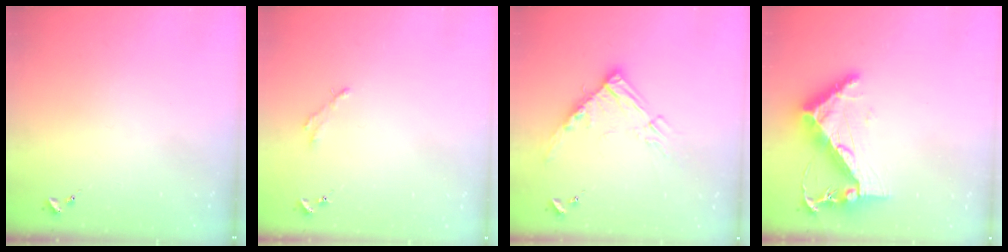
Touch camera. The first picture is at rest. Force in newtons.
{"total": 2.5, "press": 2.5, "slide": 0.2}
{"total": 12.3, "press": 12.2, "slide": 1.3}
{"total": 9.0, "press": 8.9, "slide": 0.6}